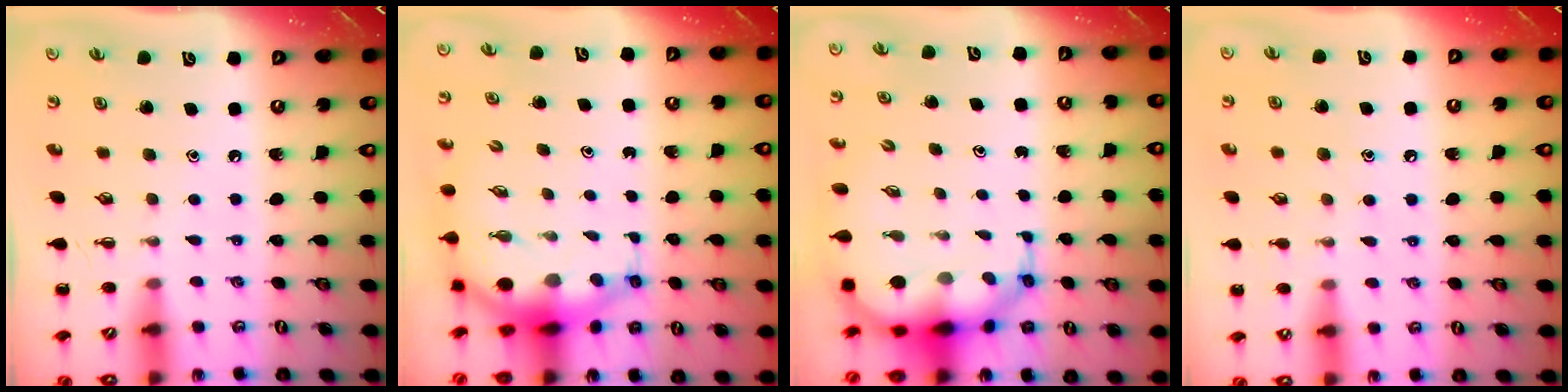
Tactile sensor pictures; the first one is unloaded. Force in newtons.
{"total": 7.5, "press": 7.3, "slide": 1.9}
{"total": 9.5, "press": 9.2, "slide": 2.5}
{"total": 7.3, "press": 7.1, "slide": 1.6}